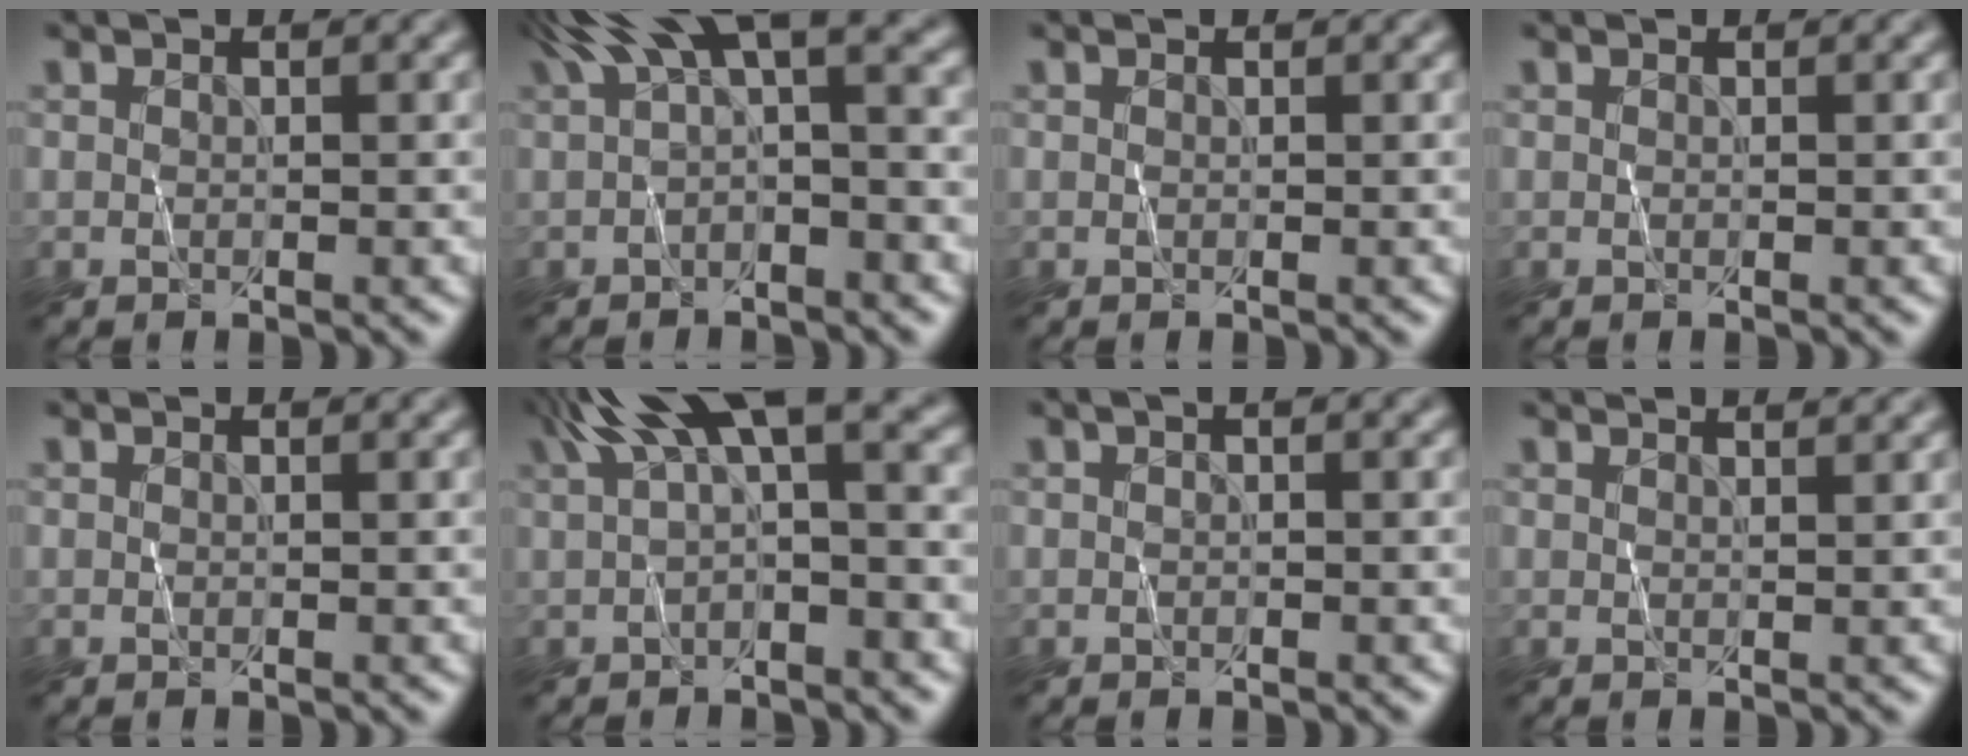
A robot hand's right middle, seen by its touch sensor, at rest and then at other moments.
{"total": 7.0, "force": [2.2, 2.3, 6.3], "torque": [-0.111, 0.026, 0.033]}
{"total": 0.0}
{"total": 0.0}
{"total": 0.0}
{"total": 8.4, "force": [2.9, 2.6, 7.5], "torque": [-0.138, 0.028, 0.049]}
{"total": 0.7, "force": [0.3, 0.1, 0.6], "torque": [-0.012, -0.002, 0.001]}
{"total": 3.2, "force": [2.6, 1.0, 1.6], "torque": [-0.005, 0.017, 0.009]}